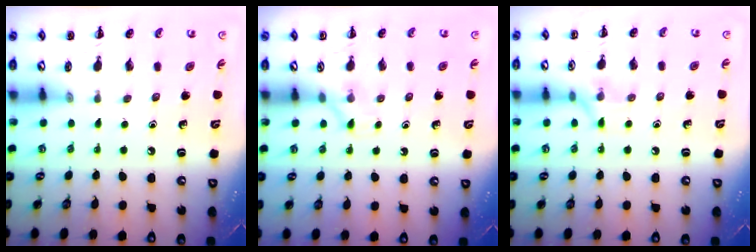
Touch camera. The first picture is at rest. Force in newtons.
{"total": 3.9, "press": 3.6, "slide": 1.5}
{"total": 5.8, "press": 5.6, "slide": 1.6}